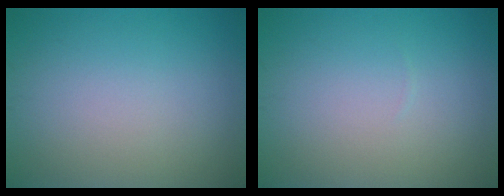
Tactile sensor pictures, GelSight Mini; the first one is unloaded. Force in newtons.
{"total": 0.0}